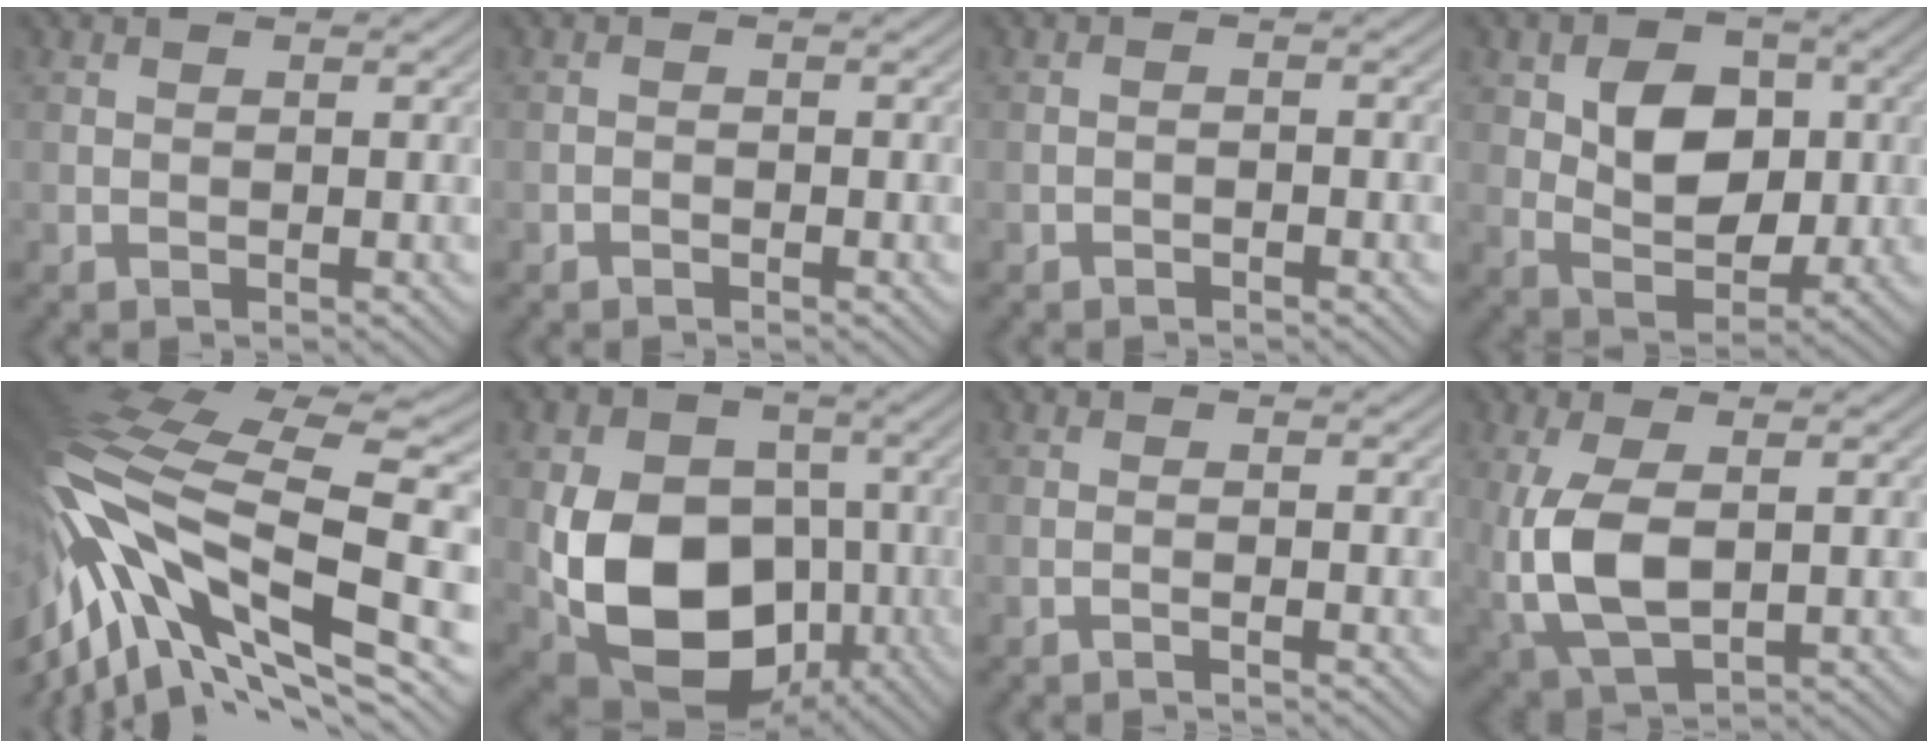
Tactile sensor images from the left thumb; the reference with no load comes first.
{"total": 0.7, "force": [-0.6, 0.3, 0.2], "torque": [0.000, 0.000, -0.012]}
{"total": 1.0, "force": [-0.8, 0.3, 0.5], "torque": [-0.007, 0.003, -0.016]}
{"total": 7.6, "force": [1.1, 5.3, 5.3], "torque": [-0.092, 0.000, 0.014]}
{"total": 18.3, "force": [-3.3, 7.3, 16.5], "torque": [-0.355, -0.020, -0.058]}
{"total": 15.0, "force": [-3.2, 10.9, 9.8], "torque": [-0.193, -0.023, -0.067]}
{"total": 0.9, "force": [-0.7, 0.0, 0.6], "torque": [-0.007, 0.006, -0.019]}
{"total": 9.1, "force": [-0.3, 4.7, 7.7], "torque": [-0.188, -0.009, 0.001]}